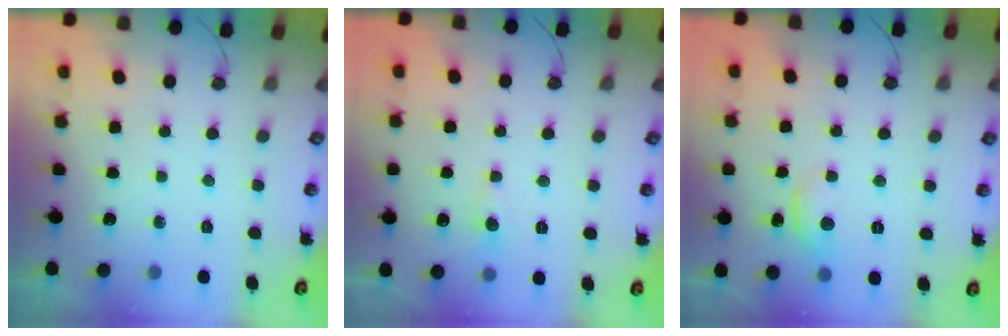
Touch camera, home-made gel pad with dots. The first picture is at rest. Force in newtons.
{"total": 0.6, "press": 0.4, "slide": 0.4}
{"total": 1.8, "press": 1.8, "slide": 0.4}